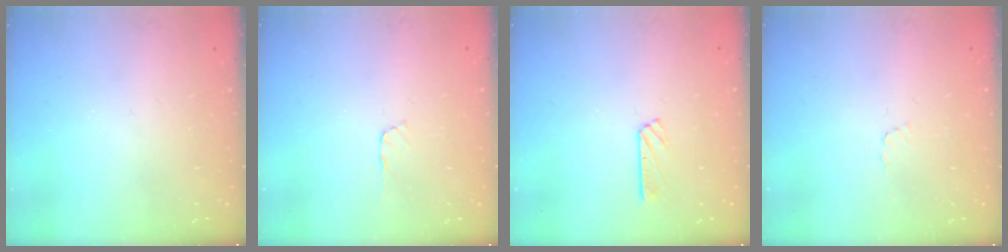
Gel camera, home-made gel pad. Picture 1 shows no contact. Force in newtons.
{"total": 2.1, "press": 2.1, "slide": 0.3}
{"total": 5.7, "press": 5.7, "slide": 0.0}
{"total": 3.3, "press": 3.3, "slide": 0.2}